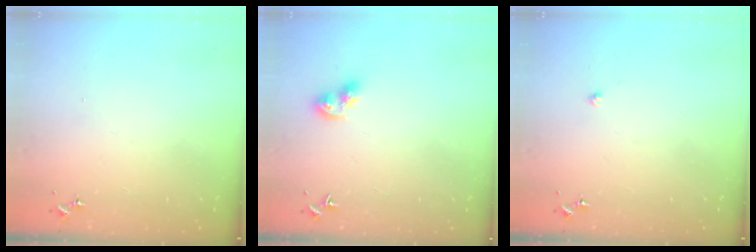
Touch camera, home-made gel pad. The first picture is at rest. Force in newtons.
{"total": 7.9, "press": 7.9, "slide": 0.4}
{"total": 1.4, "press": 1.4, "slide": 0.2}